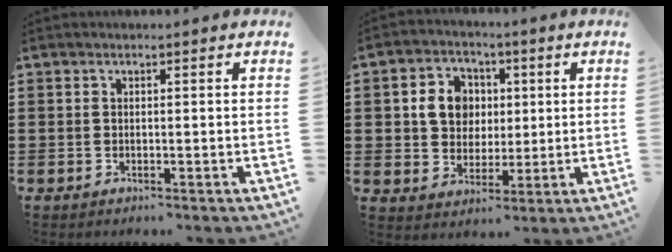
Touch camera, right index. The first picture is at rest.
{"total": 6.9, "force": [1.1, 6.2, 2.9], "torque": [-0.067, 0.015, 0.015]}